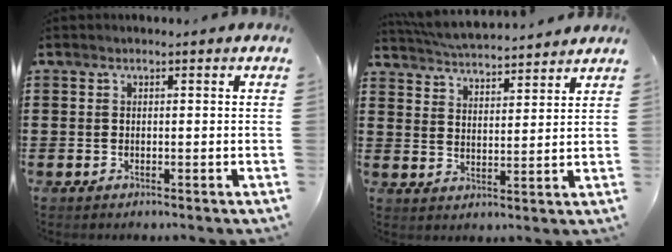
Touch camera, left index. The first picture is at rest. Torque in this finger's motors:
{"motor_torque": [0.00, 0.00, 0.51, 0.09]}